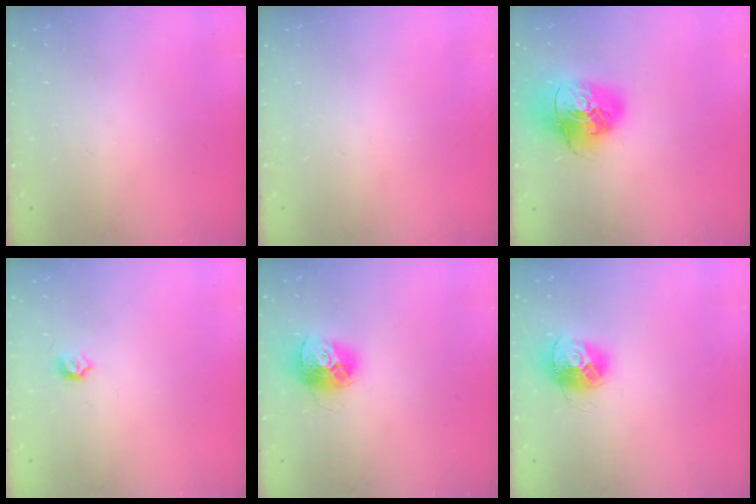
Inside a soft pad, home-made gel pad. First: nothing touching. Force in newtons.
{"total": 0.0}
{"total": 17.5, "press": 17.3, "slide": 2.6}
{"total": 3.9, "press": 3.9, "slide": 0.6}
{"total": 13.0, "press": 12.9, "slide": 1.2}
{"total": 13.4, "press": 13.4, "slide": 1.2}